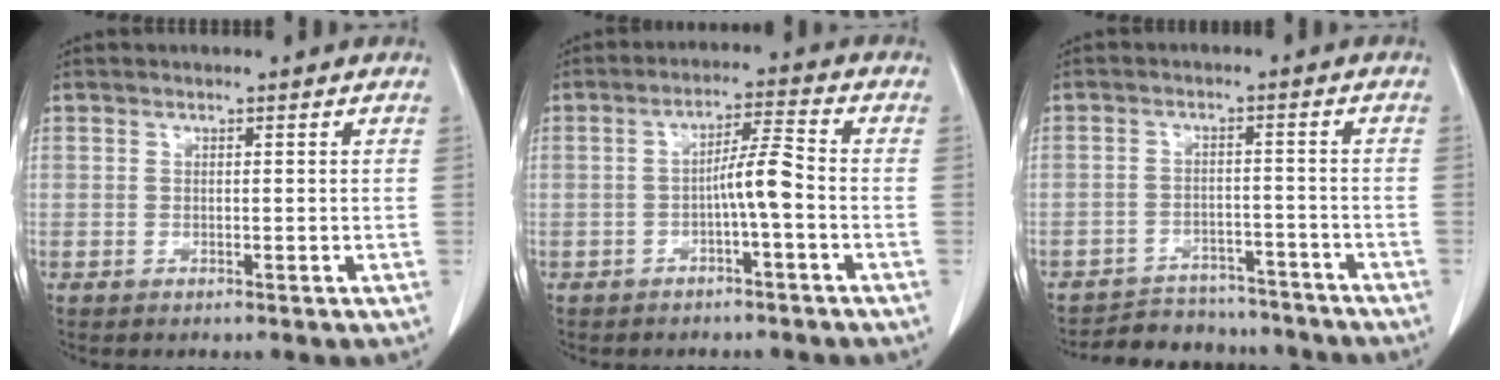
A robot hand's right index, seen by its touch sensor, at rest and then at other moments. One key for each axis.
{"total": 5.0, "fx": -1.4, "fy": -0.1, "fz": 4.8, "tx": -0.081, "ty": 0.012, "tz": -0.023}
{"total": 11.2, "fx": -10.5, "fy": 3.6, "fz": 1.4, "tx": -0.016, "ty": 0.013, "tz": -0.141}